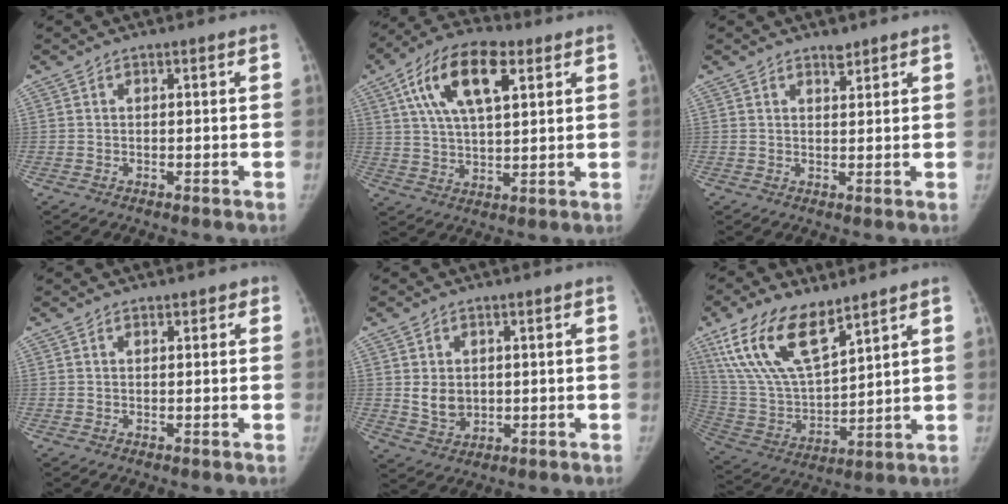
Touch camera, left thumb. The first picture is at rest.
{"total": 15.7, "force": [6.4, 7.2, 12.4], "torque": [-0.209, 0.001, 0.109]}
{"total": 2.0, "force": [1.7, 0.9, 0.7], "torque": [0.002, -0.013, 0.026]}
{"total": 1.2, "force": [0.8, 0.7, 0.6], "torque": [0.004, -0.002, 0.004]}
{"total": 4.9, "force": [0.6, 3.9, 3.0], "torque": [-0.034, -0.012, 0.023]}
{"total": 17.9, "force": [10.9, 7.3, 12.1], "torque": [-0.224, -0.043, 0.222]}